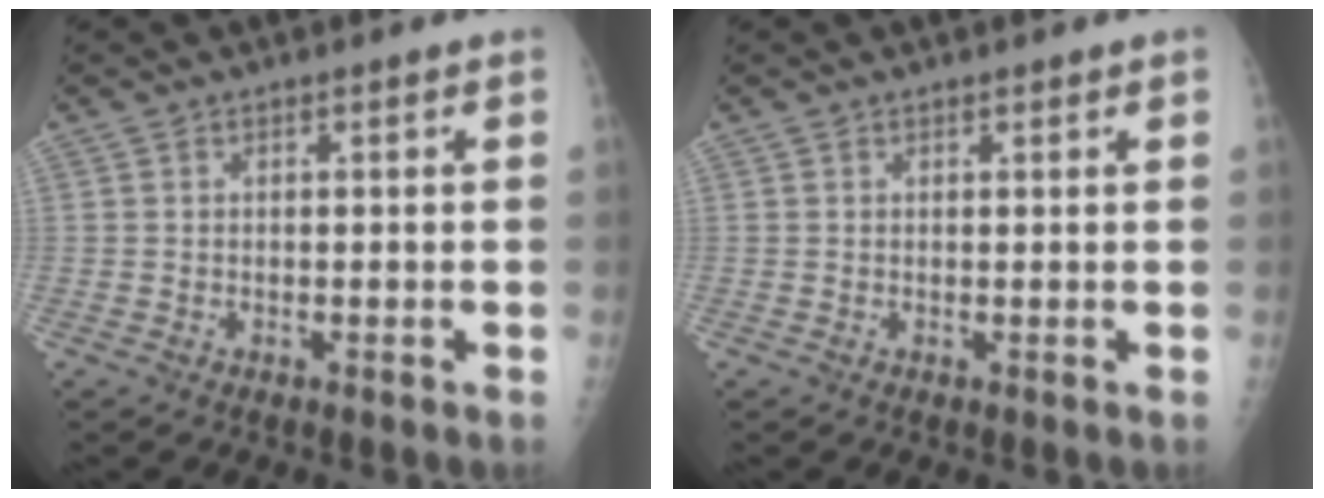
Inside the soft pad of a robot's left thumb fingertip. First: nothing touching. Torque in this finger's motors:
{"motor_torque": [-0.20, -0.04, -0.10, -0.09, 0.02]}